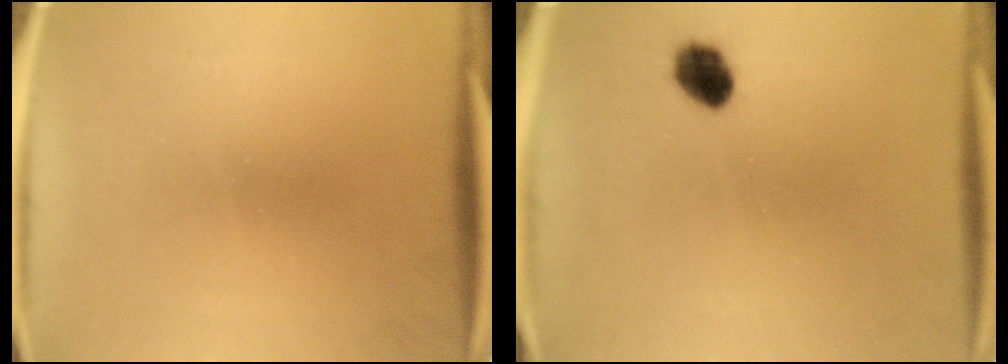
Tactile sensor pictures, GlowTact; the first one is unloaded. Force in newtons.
{"total": 5.3}